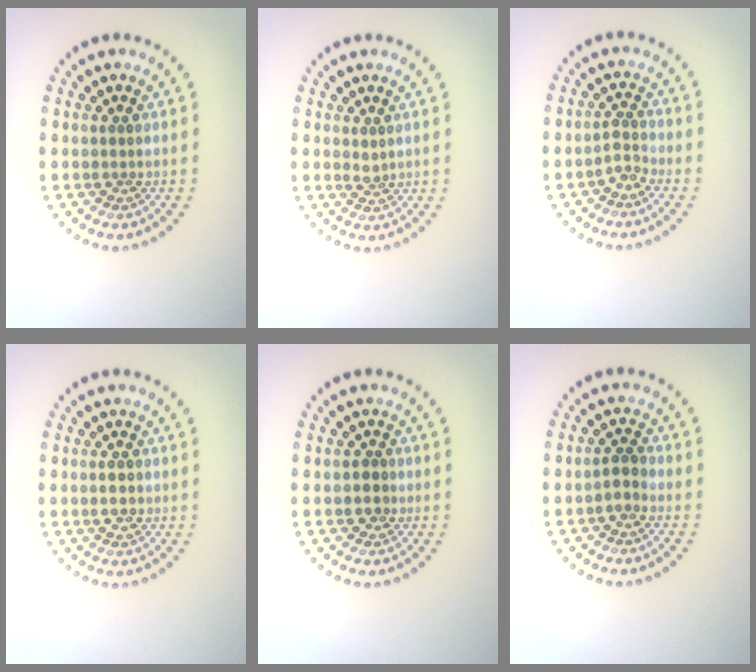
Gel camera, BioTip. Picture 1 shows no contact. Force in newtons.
{"total": 1.0, "press": 0.7, "slide": 0.6}
{"total": 1.7, "press": 1.2, "slide": 1.3}
{"total": 1.4, "press": 1.4, "slide": 0.1}
{"total": 1.4, "press": 1.3, "slide": 0.6}
{"total": 1.3, "press": 1.1, "slide": 0.6}